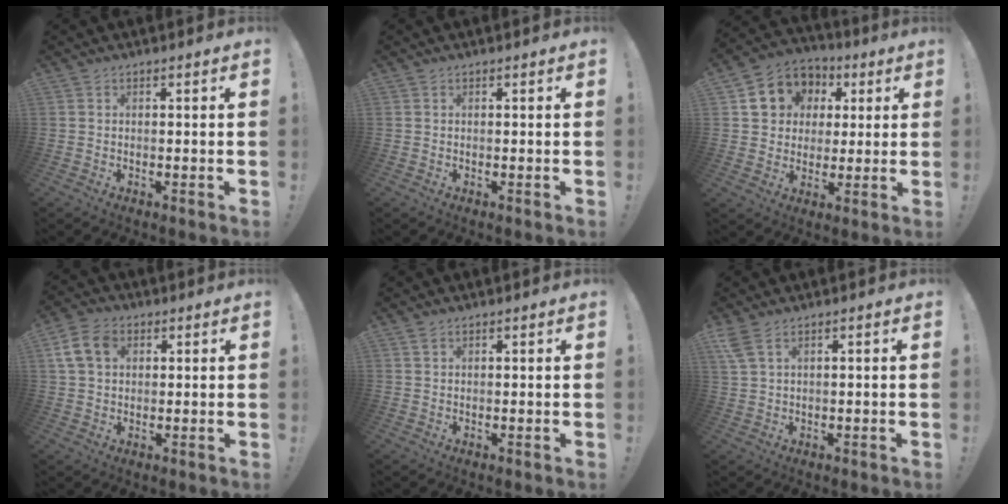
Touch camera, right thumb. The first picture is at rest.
{"total": 0.0}
{"total": 10.3, "force": [3.0, 9.3, 3.2], "torque": [-0.042, -0.015, 0.062]}
{"total": 9.9, "force": [3.3, 7.1, 6.1], "torque": [-0.120, 0.002, 0.067]}
{"total": 0.9, "force": [0.7, 0.5, 0.4], "torque": [-0.004, -0.001, 0.013]}
{"total": 4.2, "force": [2.6, 1.4, 2.9], "torque": [-0.057, -0.004, 0.051]}